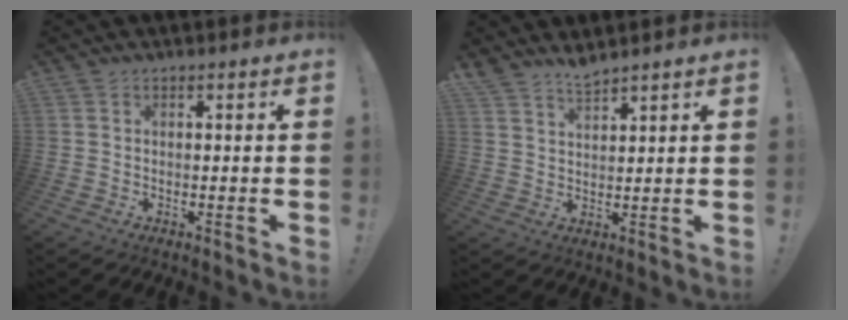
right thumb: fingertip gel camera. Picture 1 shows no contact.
{"total": 4.4, "force": [4.2, 0.7, 1.1], "torque": [-0.017, -0.032, 0.076]}